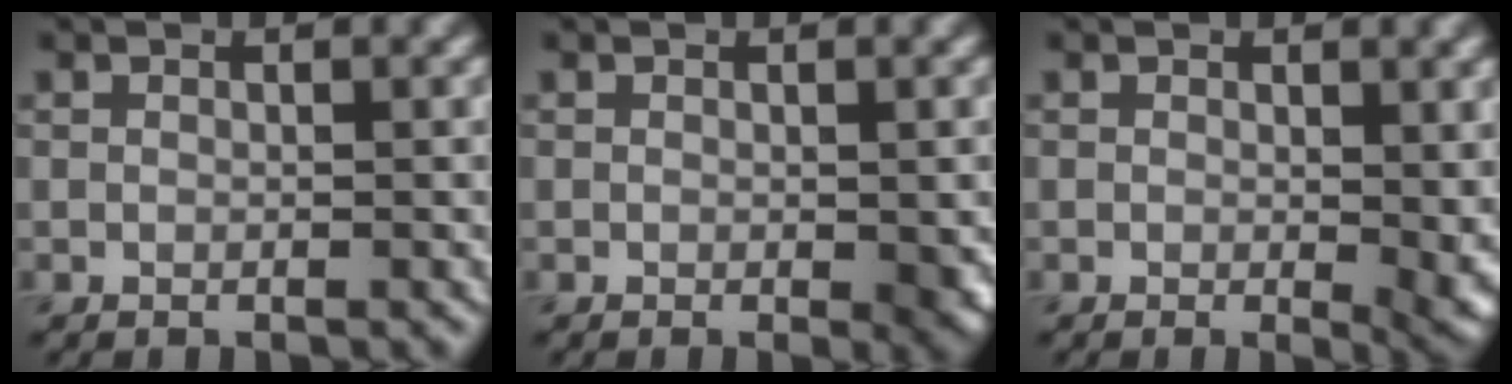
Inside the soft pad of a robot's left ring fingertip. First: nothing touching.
{"total": 1.4, "force": [-0.2, 0.5, 1.3], "torque": [-0.015, -0.005, -0.001]}
{"total": 2.9, "force": [0.2, 1.0, 2.7], "torque": [-0.026, -0.008, 0.004]}